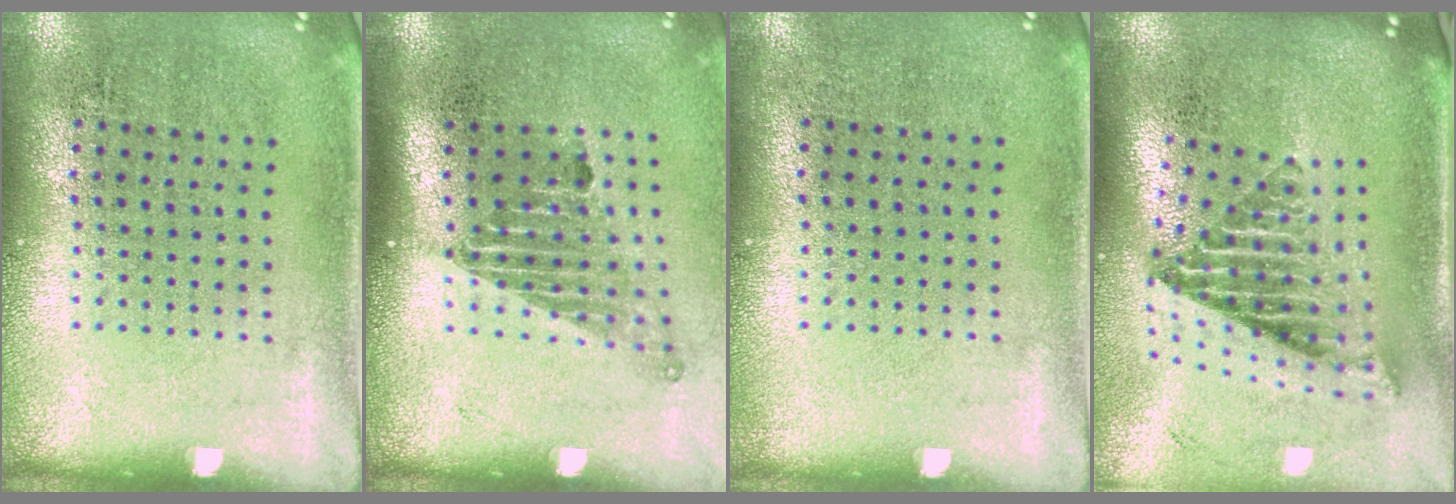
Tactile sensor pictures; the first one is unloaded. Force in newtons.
{"total": 1.6, "press": 1.2, "slide": 1.1}
{"total": 0.0}
{"total": 2.6, "press": 1.6, "slide": 2.0}